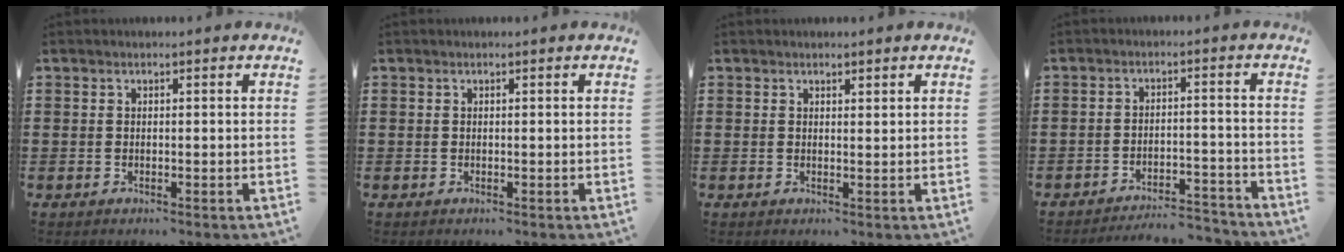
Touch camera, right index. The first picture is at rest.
{"total": 0.0}
{"total": 0.8, "force": [0.7, 0.3, 0.2], "torque": [-0.005, 0.002, 0.014]}
{"total": 4.4, "force": [-4.3, 0.3, 1.0], "torque": [-0.021, 0.001, -0.088]}